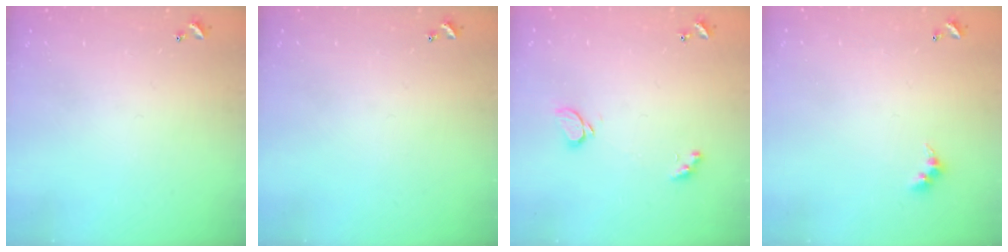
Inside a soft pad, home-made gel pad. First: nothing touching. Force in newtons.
{"total": 0.0}
{"total": 1.8, "press": 1.6, "slide": 0.8}
{"total": 3.0, "press": 2.9, "slide": 0.5}